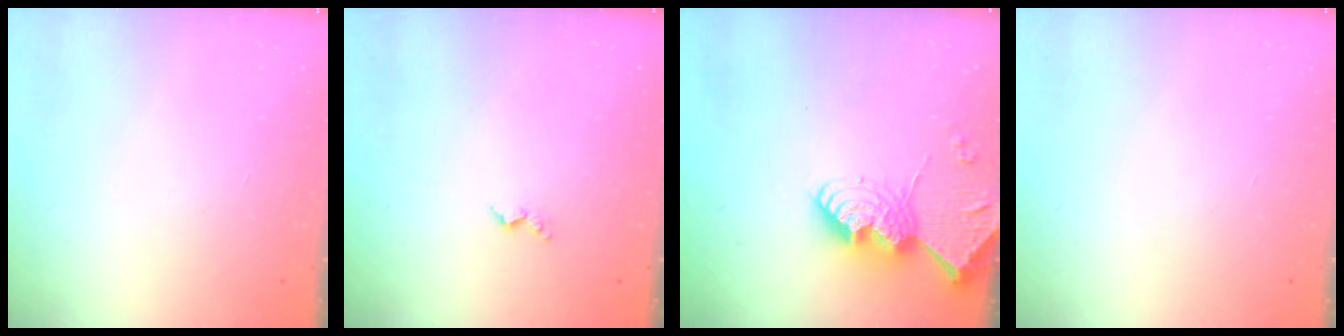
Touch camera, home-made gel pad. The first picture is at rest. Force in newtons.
{"total": 2.7, "press": 2.6, "slide": 0.5}
{"total": 13.9, "press": 13.8, "slide": 1.3}
{"total": 0.0}